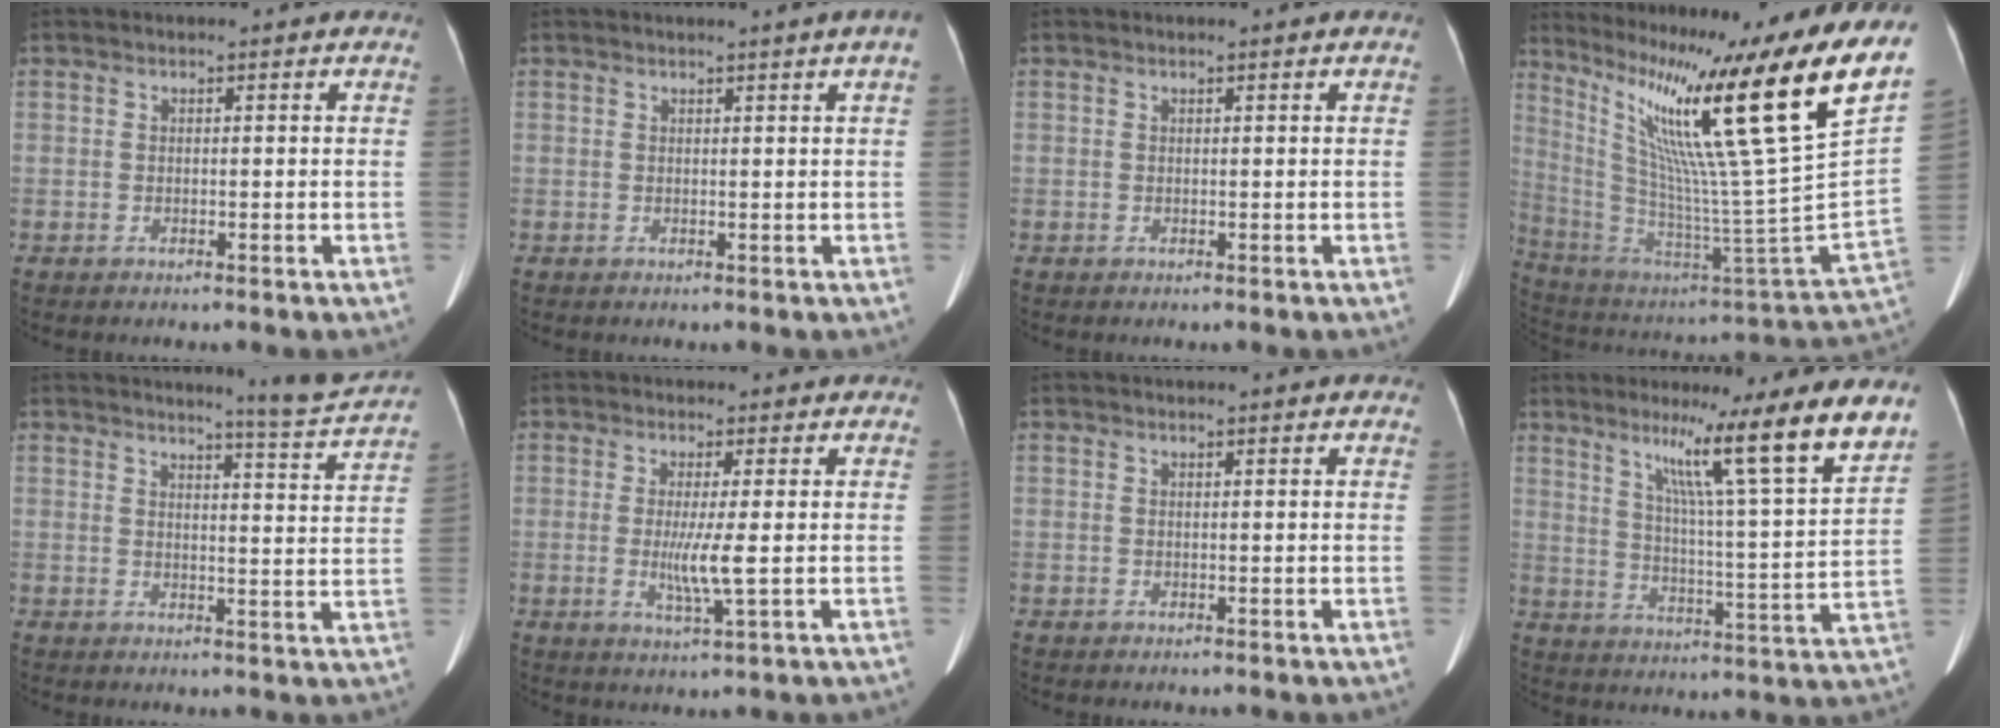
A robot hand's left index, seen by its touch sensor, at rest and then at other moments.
{"total": 2.3, "force": [1.4, -0.7, 1.7], "torque": [-0.021, -0.015, 0.012]}
{"total": 0.6, "force": [0.5, 0.1, 0.4], "torque": [-0.004, -0.004, 0.001]}
{"total": 31.1, "force": [16.7, -2.4, 26.2], "torque": [-0.422, -0.067, 0.262]}
{"total": 7.5, "force": [7.1, -1.6, 1.7], "torque": [-0.037, -0.061, 0.081]}
{"total": 4.4, "force": [-0.6, -0.3, 4.3], "torque": [-0.081, -0.028, -0.010]}
{"total": 2.6, "force": [2.2, 0.5, 1.1], "torque": [-0.013, -0.002, 0.012]}
{"total": 16.1, "force": [11.5, -2.2, 11.1], "torque": [-0.159, -0.042, 0.153]}